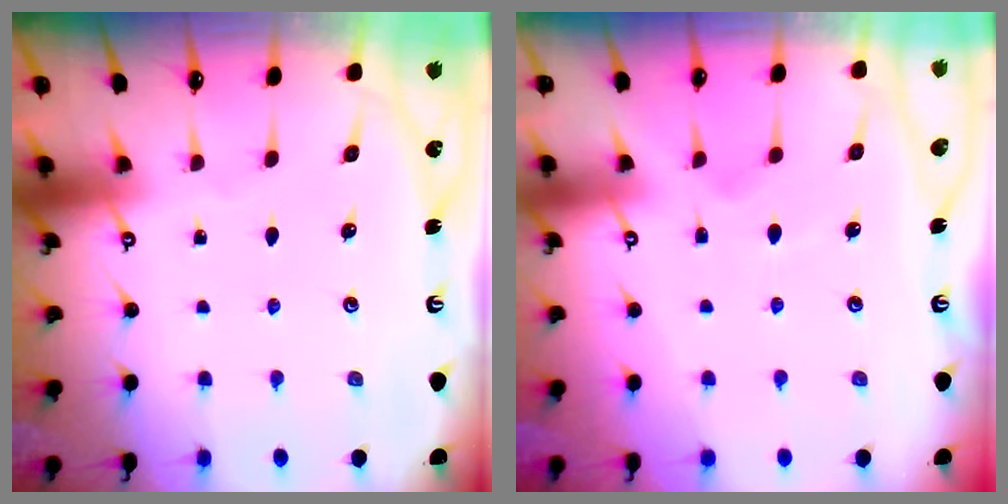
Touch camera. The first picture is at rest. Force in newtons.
{"total": 3.8, "press": 3.6, "slide": 1.3}